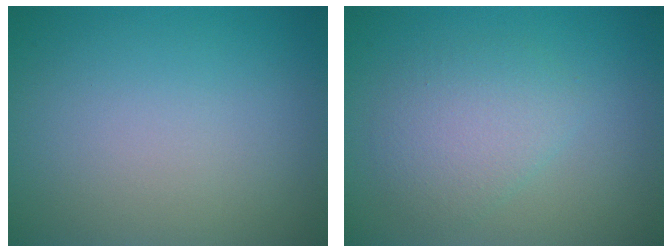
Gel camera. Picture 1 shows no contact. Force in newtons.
{"total": 3.1, "press": 3.1, "slide": 0.1}